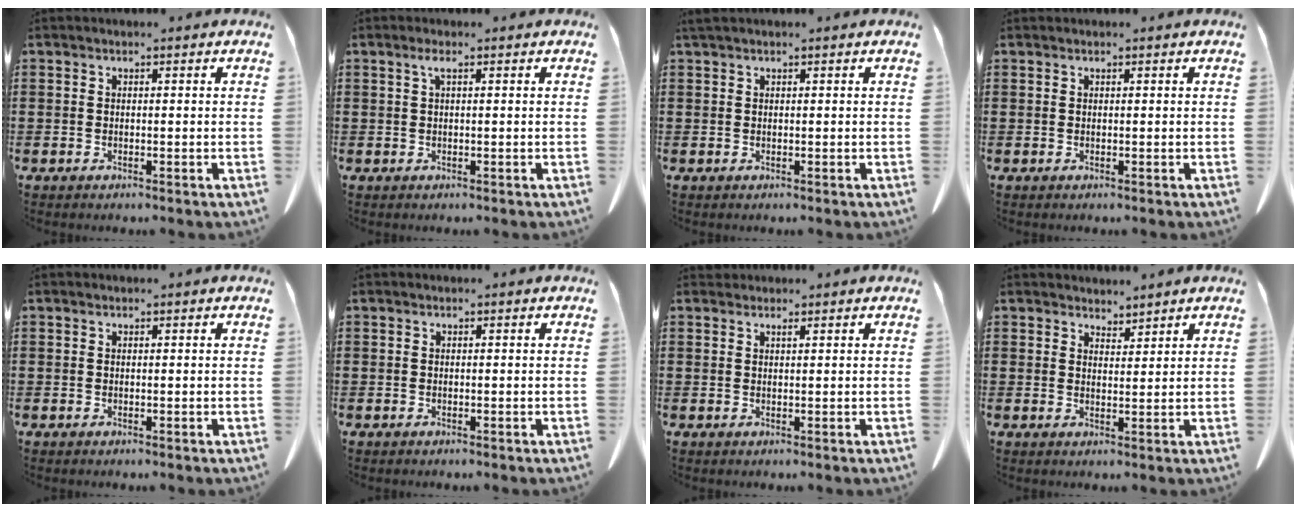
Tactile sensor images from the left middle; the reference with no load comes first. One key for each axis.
{"total": 1.3, "fx": 0.4, "fy": 0.2, "fz": 1.3, "tx": -0.026, "ty": 0.003, "tz": 0.006}
{"total": 0.5, "fx": 0.3, "fy": 0.0, "fz": 0.4, "tx": -0.010, "ty": 0.000, "tz": 0.007}
{"total": 0.0}
{"total": 0.0}
{"total": 0.0}
{"total": 0.7, "fx": 0.7, "fy": 0.1, "fz": 0.3, "tx": -0.007, "ty": 0.000, "tz": 0.013}
{"total": 2.5, "fx": 2.4, "fy": 0.3, "fz": -0.3, "tx": -0.001, "ty": -0.005, "tz": 0.047}